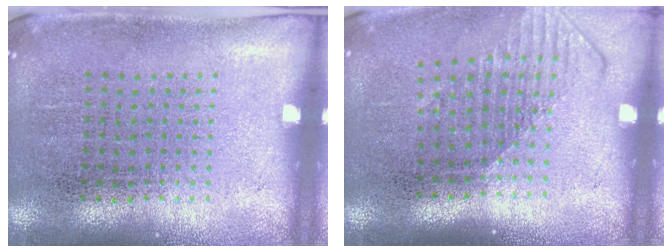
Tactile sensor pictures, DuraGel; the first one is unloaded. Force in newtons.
{"total": 1.6, "press": 1.2, "slide": 1.0}